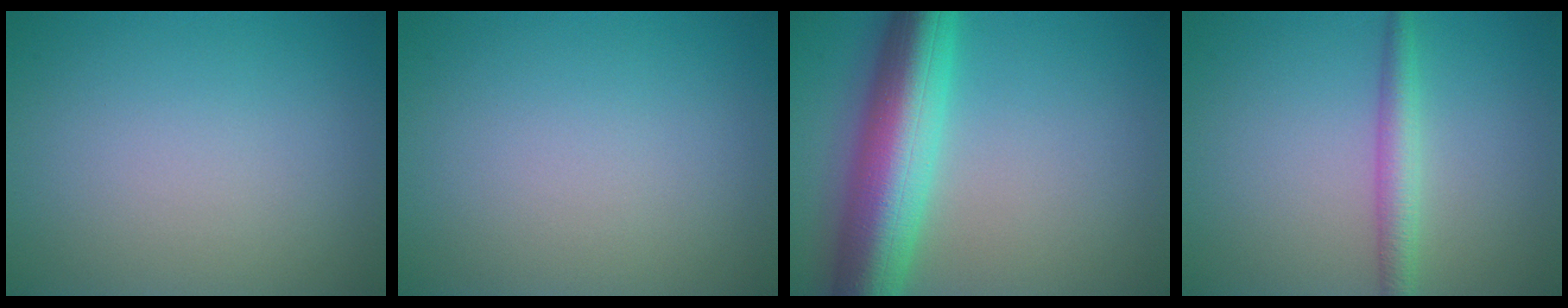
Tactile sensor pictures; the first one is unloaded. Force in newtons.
{"total": 0.0}
{"total": 10.1, "press": 10.1, "slide": 0.3}
{"total": 2.6, "press": 2.6, "slide": 0.1}